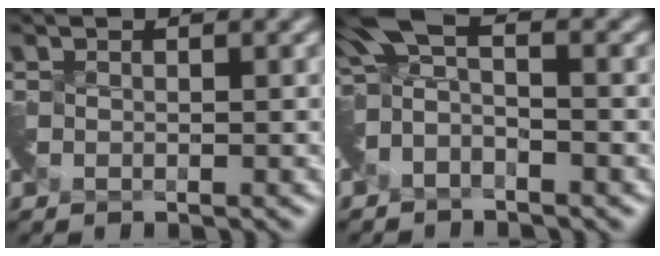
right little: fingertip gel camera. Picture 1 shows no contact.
{"total": 3.8, "force": [-0.6, 1.8, 3.3], "torque": [-0.060, 0.007, -0.023]}